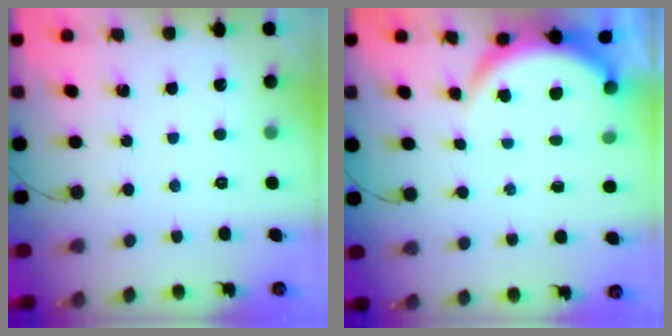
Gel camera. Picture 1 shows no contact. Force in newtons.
{"total": 6.6, "press": 6.6, "slide": 1.0}